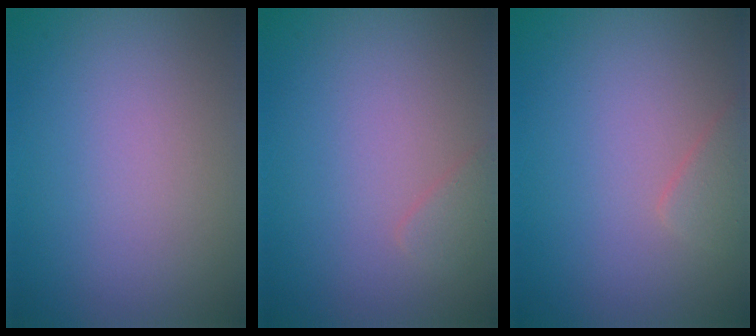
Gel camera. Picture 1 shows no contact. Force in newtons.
{"total": 0.9, "press": 0.9, "slide": 0.1}
{"total": 1.3, "press": 1.3, "slide": 0.1}